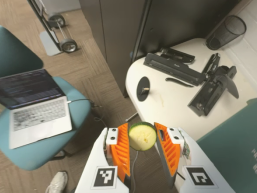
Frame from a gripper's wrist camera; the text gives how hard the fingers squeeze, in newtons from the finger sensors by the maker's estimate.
{"total": 10.2, "left": 10.6, "right": 9.8}